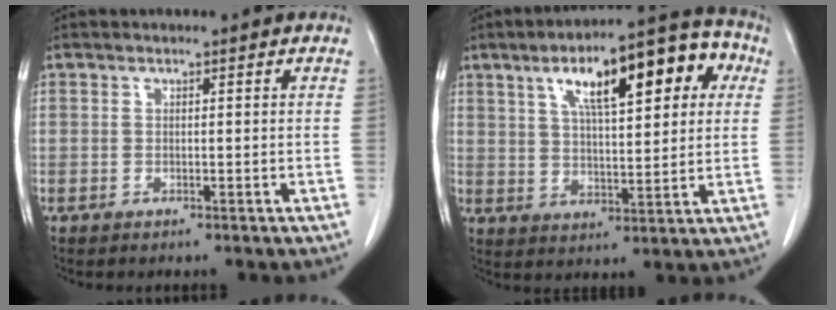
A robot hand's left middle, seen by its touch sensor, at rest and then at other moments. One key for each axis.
{"total": 16.8, "fx": 6.5, "fy": 4.8, "fz": 14.7, "tx": -0.209, "ty": 0.038, "tz": 0.095}